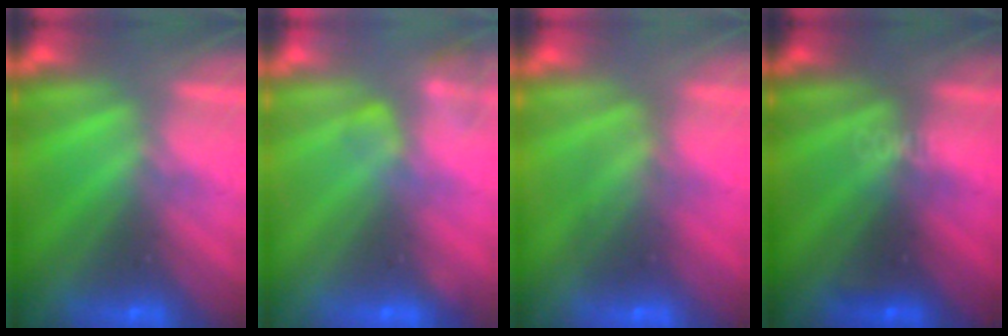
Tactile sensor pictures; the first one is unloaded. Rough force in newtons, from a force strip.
{"total": 2.4}
{"total": 2.6}
{"total": 3.4}